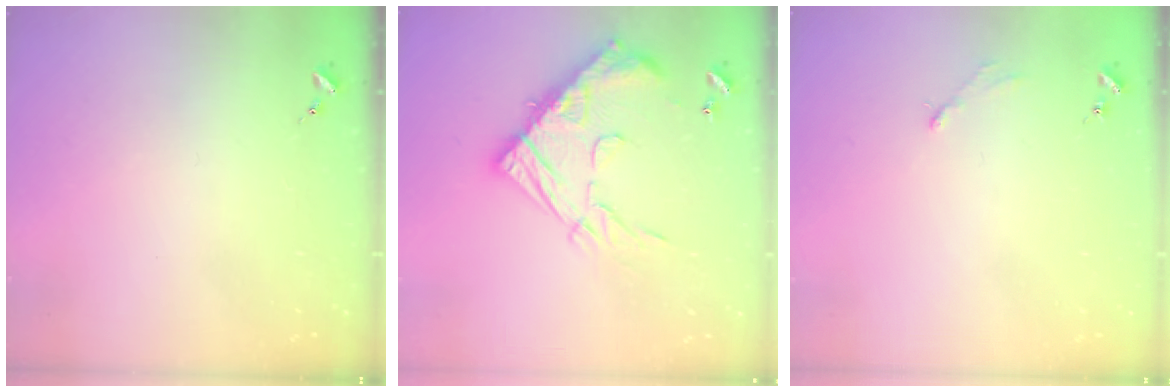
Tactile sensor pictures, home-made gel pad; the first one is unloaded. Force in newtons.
{"total": 19.3, "press": 19.2, "slide": 1.6}
{"total": 2.9, "press": 2.9, "slide": 0.4}